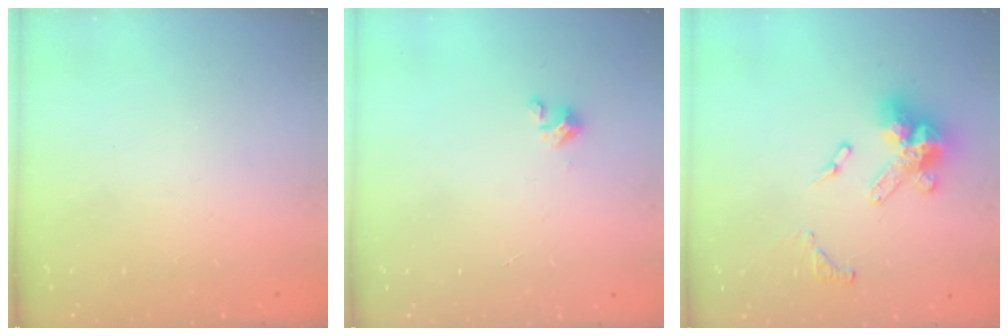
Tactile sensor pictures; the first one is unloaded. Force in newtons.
{"total": 2.0, "press": 2.0, "slide": 0.2}
{"total": 13.7, "press": 13.6, "slide": 1.5}